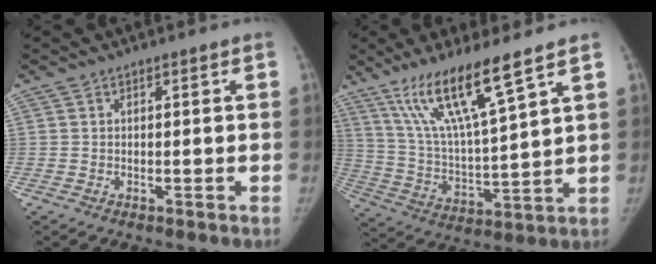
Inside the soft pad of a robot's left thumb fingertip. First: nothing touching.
{"total": 15.3, "force": [9.9, 1.6, 11.5], "torque": [-0.215, -0.050, 0.199]}